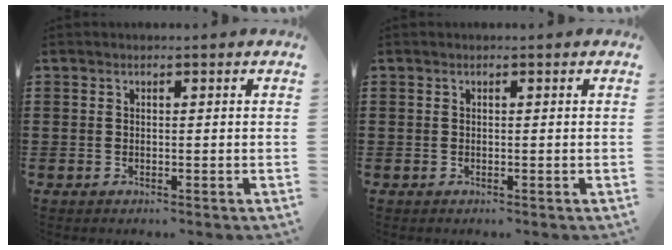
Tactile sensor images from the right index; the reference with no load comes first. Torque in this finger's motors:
{"motor_torque": [-0.04, -0.04, 0.00, -0.01]}